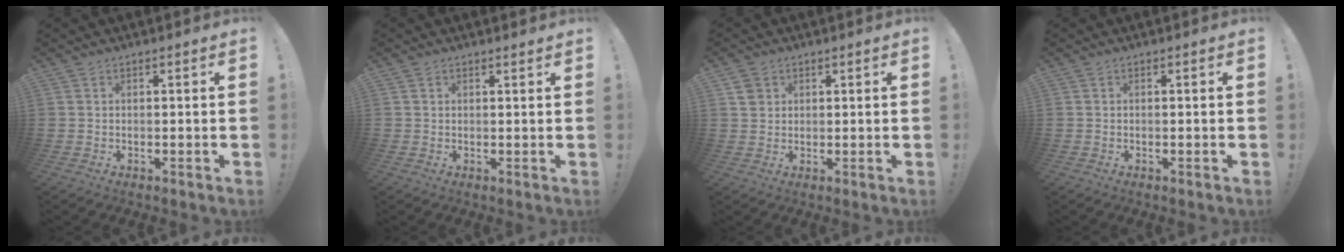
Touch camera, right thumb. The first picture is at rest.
{"total": 0.9, "force": [0.8, 0.5, -0.1], "torque": [0.007, -0.004, 0.015]}
{"total": 3.3, "force": [1.6, 2.7, 0.8], "torque": [-0.009, -0.003, 0.030]}
{"total": 0.0}